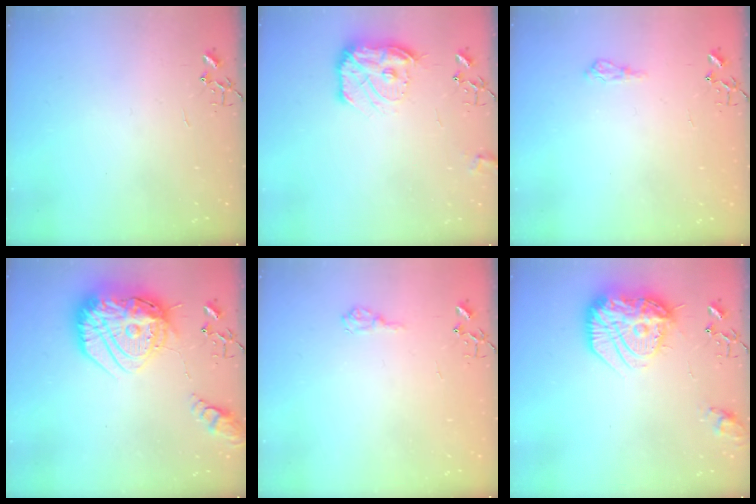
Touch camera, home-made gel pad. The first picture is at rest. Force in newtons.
{"total": 13.9, "press": 13.9, "slide": 0.8}
{"total": 6.7, "press": 6.7, "slide": 0.8}
{"total": 27.0, "press": 26.8, "slide": 2.8}
{"total": 8.4, "press": 8.4, "slide": 0.8}
{"total": 21.1, "press": 21.0, "slide": 2.1}